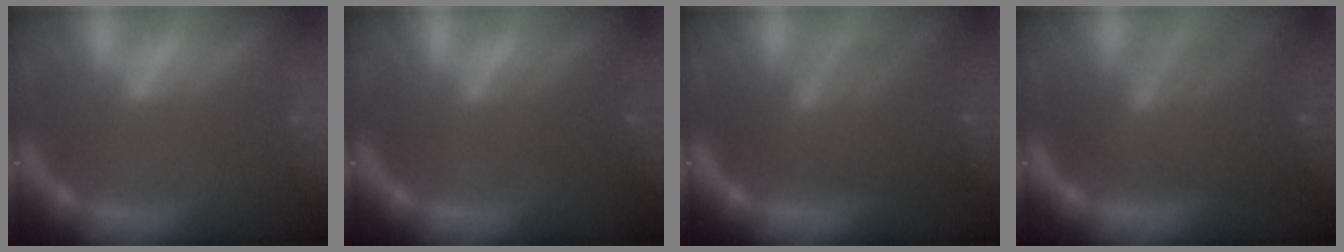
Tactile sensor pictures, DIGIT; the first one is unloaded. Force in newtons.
{"total": 2.5}
{"total": 7.6}
{"total": 8.1}